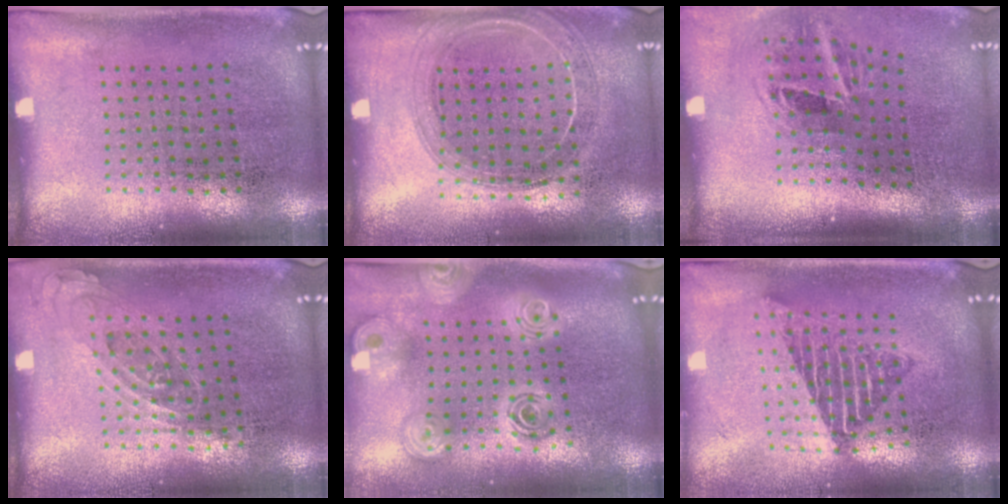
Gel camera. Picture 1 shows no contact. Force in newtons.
{"total": 1.6, "press": 1.6, "slide": 0.4}
{"total": 2.0, "press": 1.2, "slide": 1.6}
{"total": 0.7, "press": 0.6, "slide": 0.3}
{"total": 2.5, "press": 1.9, "slide": 1.6}
{"total": 1.7, "press": 1.3, "slide": 1.0}